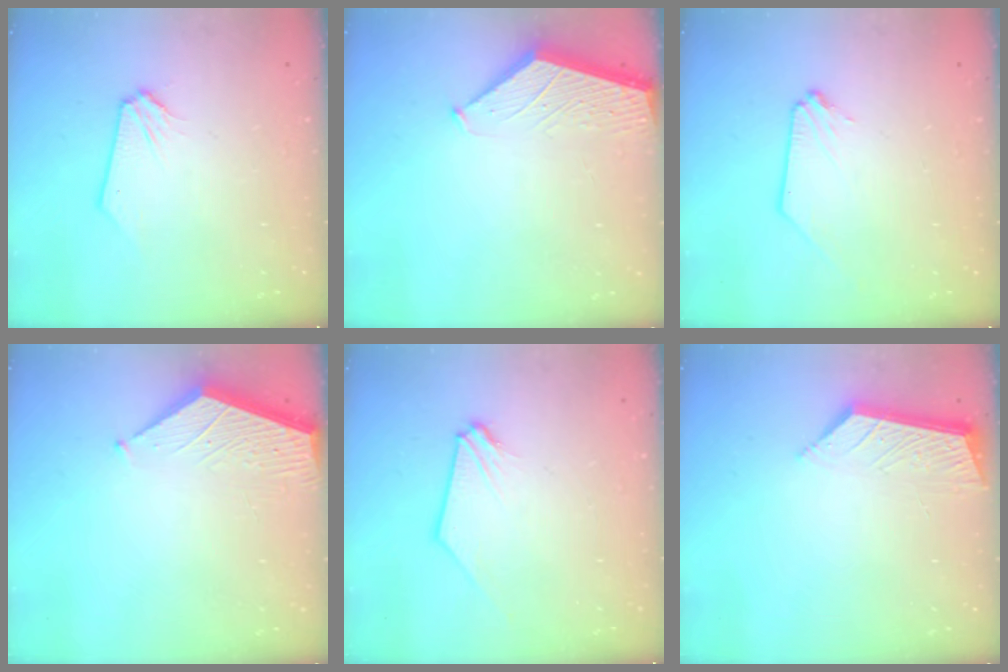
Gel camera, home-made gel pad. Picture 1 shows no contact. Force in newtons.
{"total": 1.8, "press": 1.8, "slide": 0.2}
{"total": 0.0}
{"total": 3.5, "press": 3.5, "slide": 0.3}
{"total": 0.9, "press": 0.9, "slide": 0.1}
{"total": 6.3, "press": 6.3, "slide": 0.2}